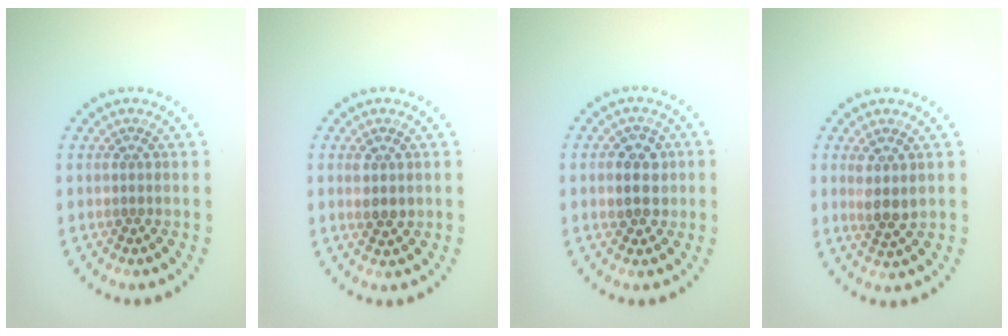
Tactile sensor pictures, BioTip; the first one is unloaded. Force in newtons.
{"total": 1.8, "press": 1.7, "slide": 0.6}
{"total": 3.1, "press": 3.0, "slide": 0.6}
{"total": 2.1, "press": 1.9, "slide": 0.9}